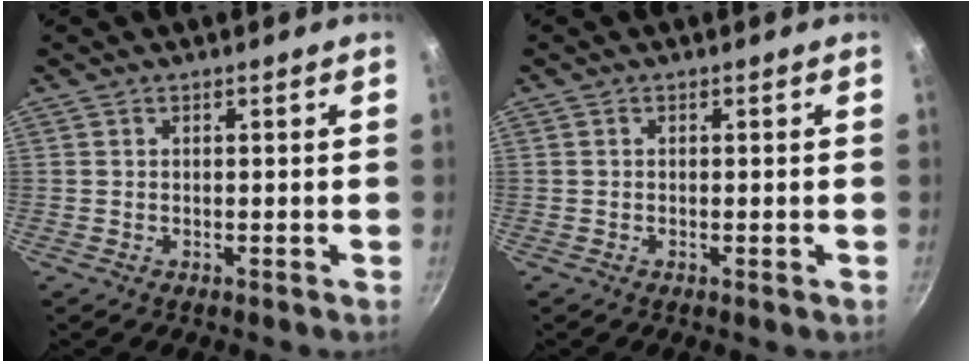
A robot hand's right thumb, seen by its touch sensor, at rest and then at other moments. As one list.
[{"total": 0.6, "force": [-0.3, 0.0, 0.5], "torque": [-0.009, 0.000, -0.007]}]